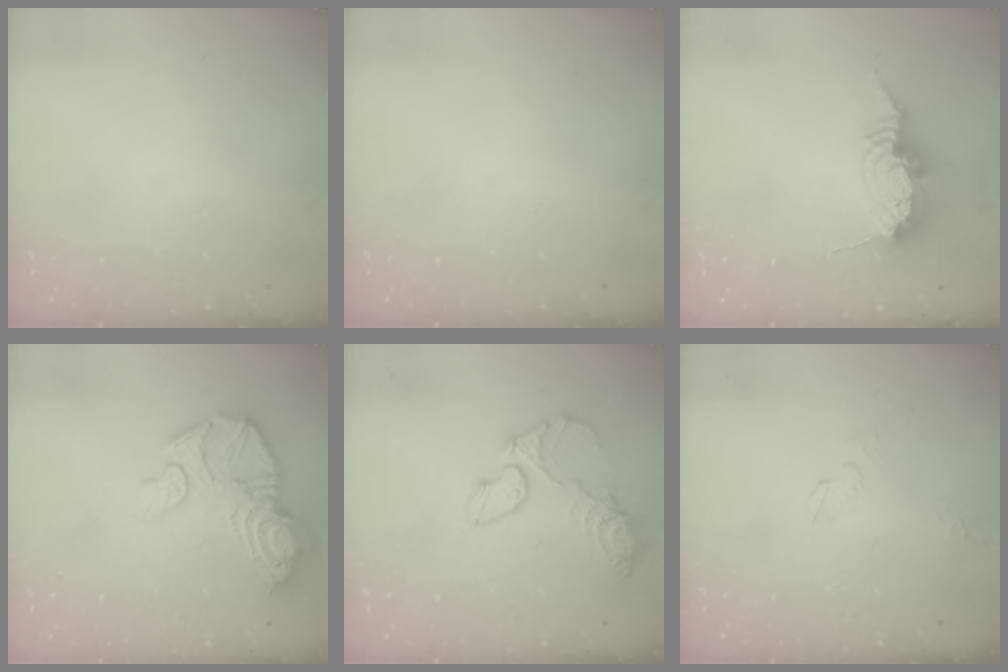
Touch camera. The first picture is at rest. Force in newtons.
{"total": 0.0}
{"total": 11.3, "press": 11.2, "slide": 0.7}
{"total": 16.1, "press": 16.0, "slide": 1.4}
{"total": 11.0, "press": 11.0, "slide": 0.5}
{"total": 2.6, "press": 2.3, "slide": 1.2}